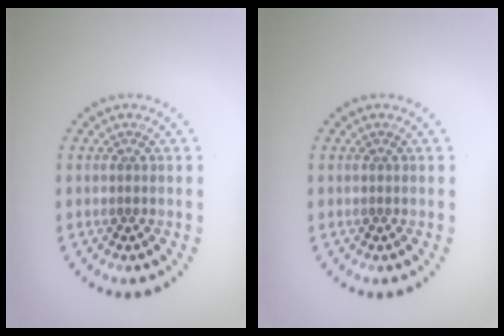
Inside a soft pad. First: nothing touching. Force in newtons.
{"total": 0.0}